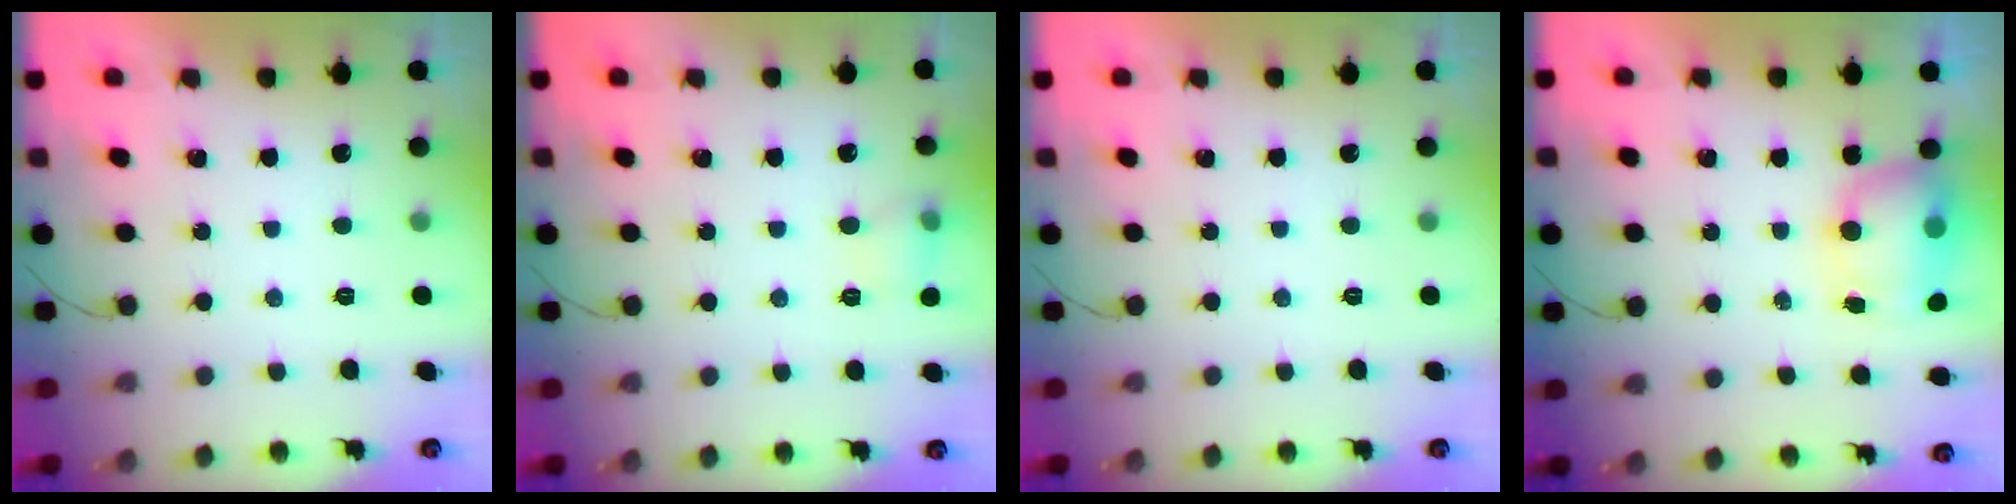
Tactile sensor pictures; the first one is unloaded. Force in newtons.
{"total": 7.4, "press": 7.2, "slide": 1.7}
{"total": 0.0}
{"total": 8.9, "press": 8.6, "slide": 2.4}